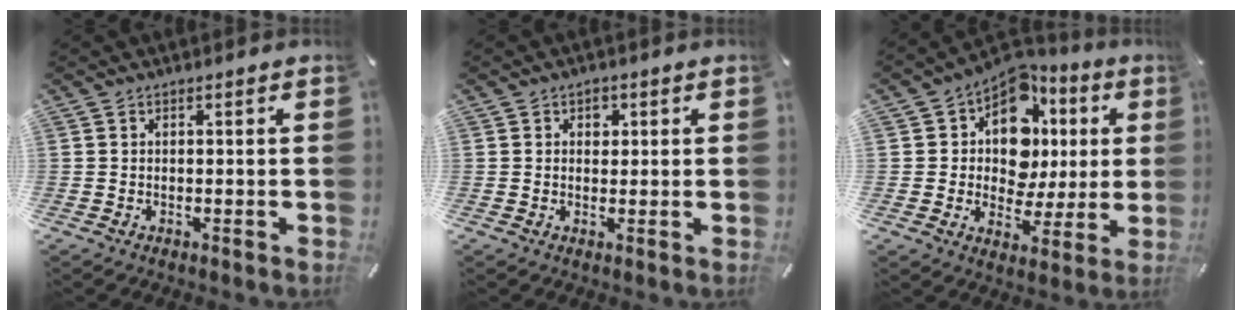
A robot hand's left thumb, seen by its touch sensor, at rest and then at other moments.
{"total": 2.3, "force": [0.7, 2.0, 1.0], "torque": [0.002, -0.004, 0.004]}
{"total": 13.4, "force": [4.4, 10.3, 7.3], "torque": [-0.119, -0.035, 0.086]}